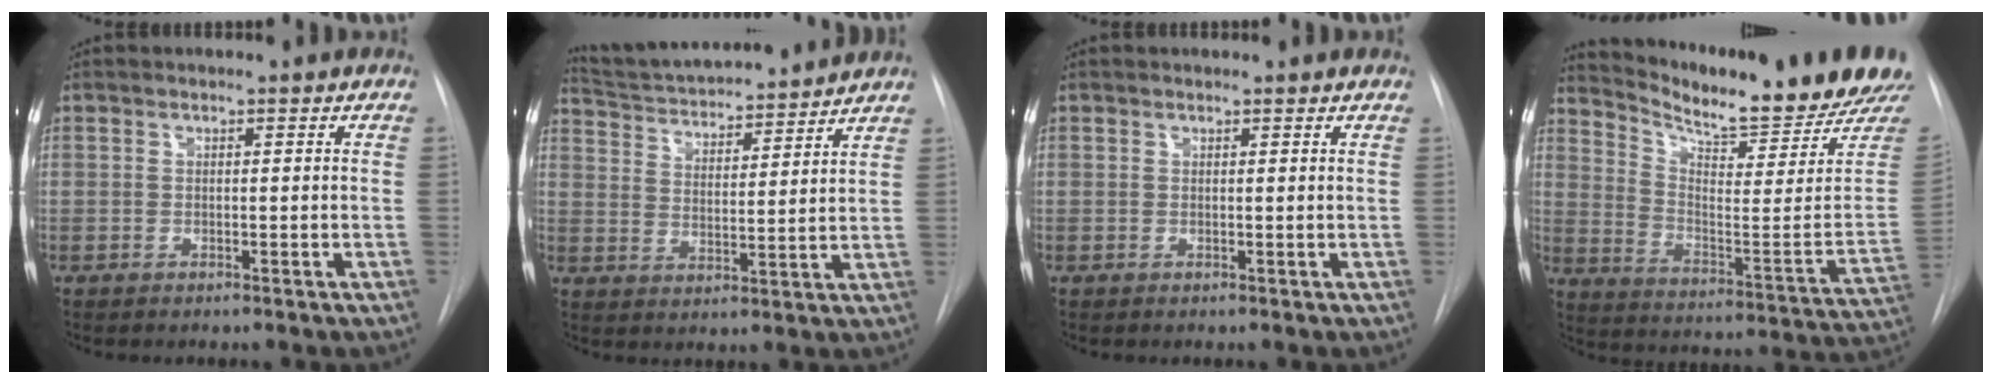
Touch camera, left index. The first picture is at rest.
{"total": 15.6, "force": [14.6, 1.7, 5.2], "torque": [-0.090, 0.013, 0.228]}
{"total": 1.1, "force": [1.0, 0.1, 0.2], "torque": [-0.009, 0.008, 0.007]}
{"total": 21.2, "force": [19.2, 0.8, 9.0], "torque": [-0.151, -0.096, 0.264]}